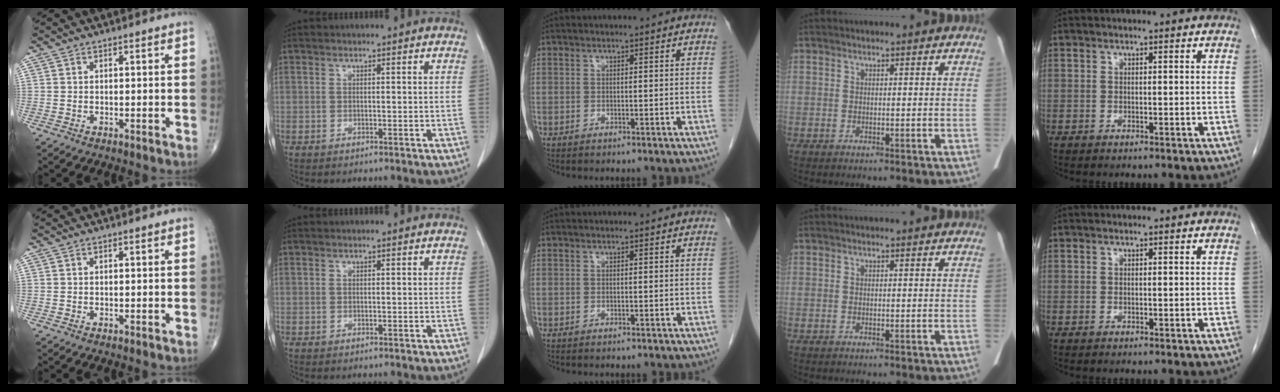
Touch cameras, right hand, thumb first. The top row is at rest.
{}